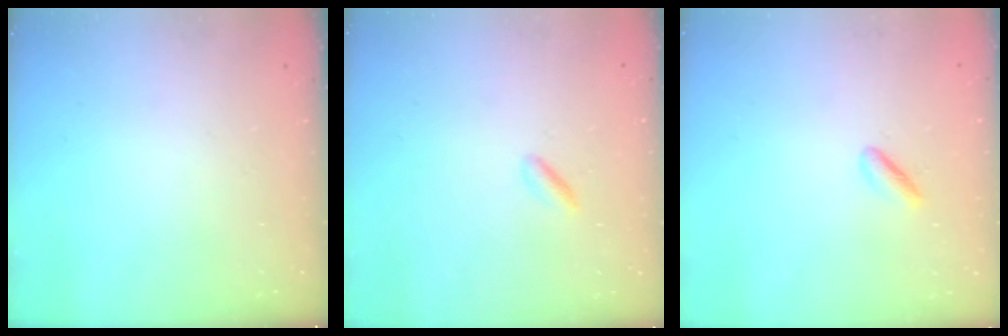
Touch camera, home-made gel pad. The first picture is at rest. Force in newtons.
{"total": 0.9, "press": 0.6, "slide": 0.7}
{"total": 1.7, "press": 1.3, "slide": 1.1}